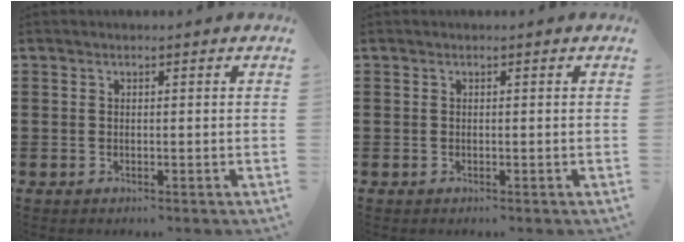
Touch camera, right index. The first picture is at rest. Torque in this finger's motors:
{"motor_torque": [0.03, 0.14, 0.00, -0.01]}